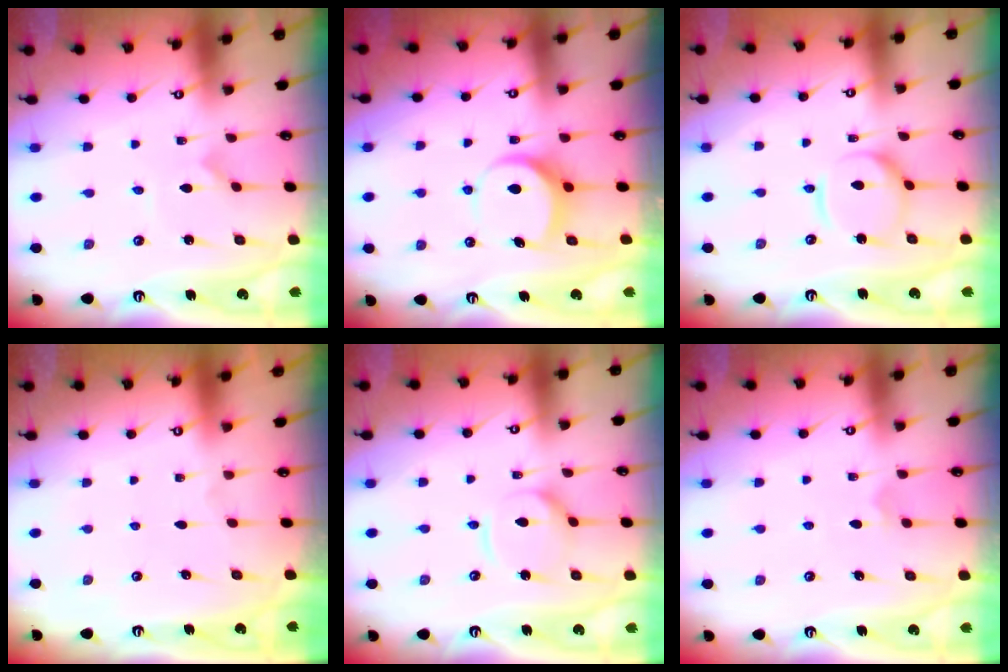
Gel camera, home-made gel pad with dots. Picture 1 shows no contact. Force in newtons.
{"total": 7.6, "press": 7.6, "slide": 0.5}
{"total": 9.5, "press": 9.5, "slide": 0.9}
{"total": 0.0}
{"total": 8.8, "press": 8.7, "slide": 0.7}
{"total": 3.9, "press": 3.9, "slide": 0.4}